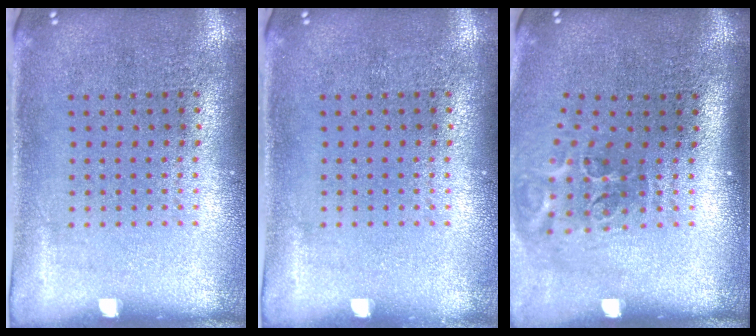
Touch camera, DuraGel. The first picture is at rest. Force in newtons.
{"total": 0.0}
{"total": 2.0, "press": 1.2, "slide": 1.7}